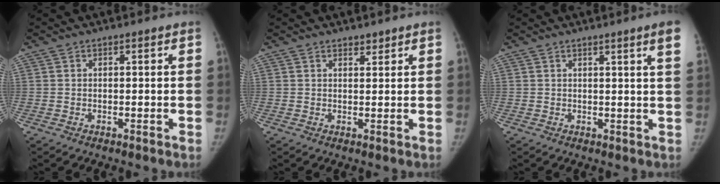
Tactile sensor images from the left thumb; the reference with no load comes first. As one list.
[{"total": 1.4, "force": [1.2, 0.6, 0.3], "torque": [0.008, -0.008, 0.017]}, {"total": 4.6, "force": [2.6, -0.7, 3.7], "torque": [-0.048, -0.013, 0.029]}]